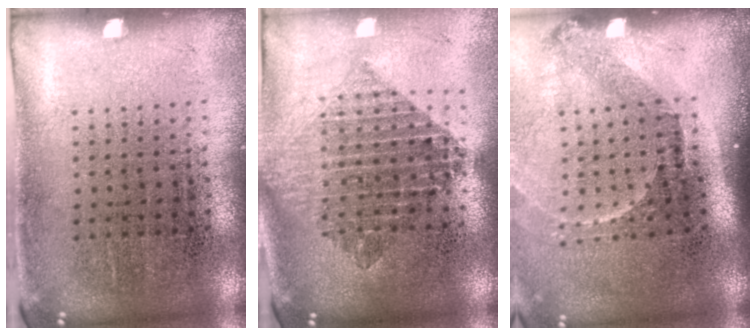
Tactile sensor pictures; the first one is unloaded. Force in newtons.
{"total": 2.1, "press": 1.6, "slide": 1.3}
{"total": 2.2, "press": 1.5, "slide": 1.6}